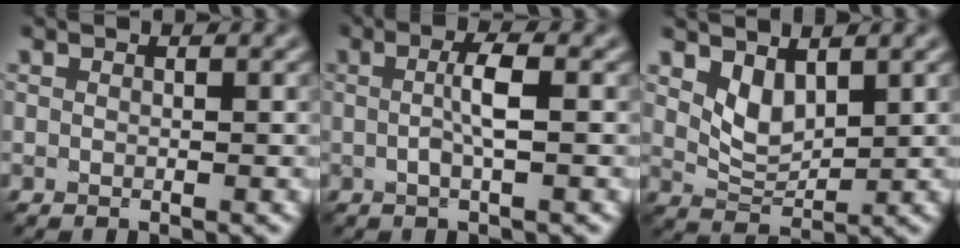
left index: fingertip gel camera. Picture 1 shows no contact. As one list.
[{"total": 2.5, "force": [0.0, 0.4, 2.5], "torque": [-0.048, 0.004, -0.001]}, {"total": 2.7, "force": [1.6, 1.4, 1.7], "torque": [-0.037, -0.010, 0.035]}]